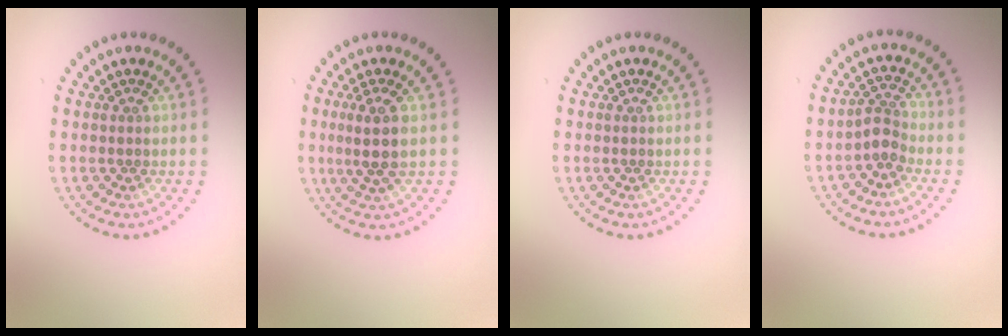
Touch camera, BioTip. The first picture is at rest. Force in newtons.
{"total": 2.9, "press": 2.5, "slide": 1.5}
{"total": 0.0}
{"total": 2.1, "press": 1.6, "slide": 1.3}